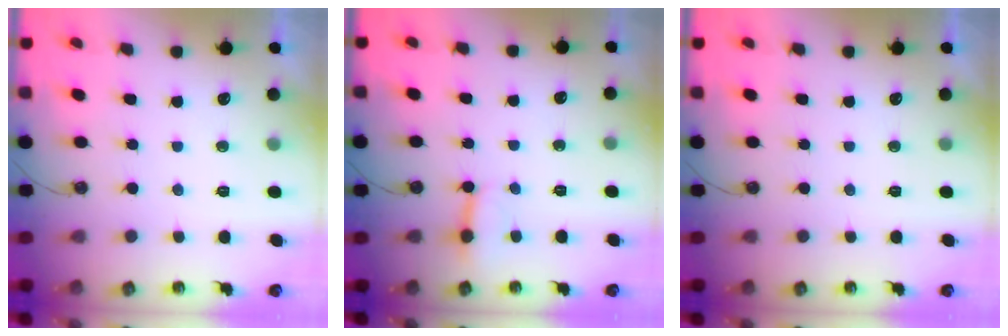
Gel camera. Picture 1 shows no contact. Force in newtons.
{"total": 4.8, "press": 4.8, "slide": 0.5}
{"total": 0.0}